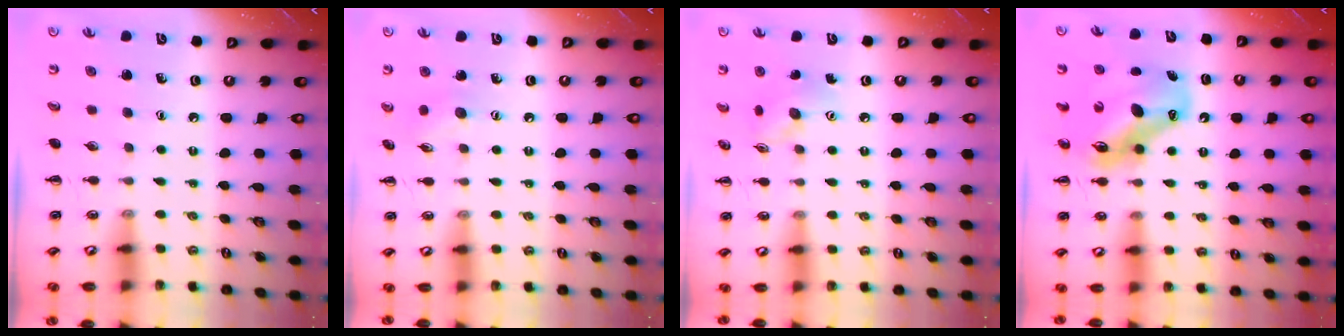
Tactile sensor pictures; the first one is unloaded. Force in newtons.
{"total": 6.1, "press": 6.0, "slide": 1.2}
{"total": 6.8, "press": 6.8, "slide": 0.3}
{"total": 12.7, "press": 12.2, "slide": 3.7}